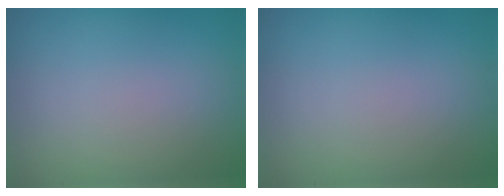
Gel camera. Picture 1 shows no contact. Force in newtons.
{"total": 0.0}